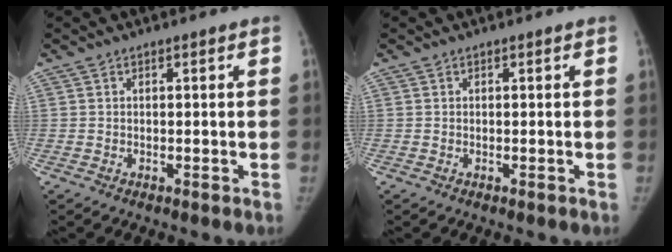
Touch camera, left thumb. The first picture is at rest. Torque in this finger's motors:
{"motor_torque": [0.00, 0.00, 0.20, -0.20, 0.00]}